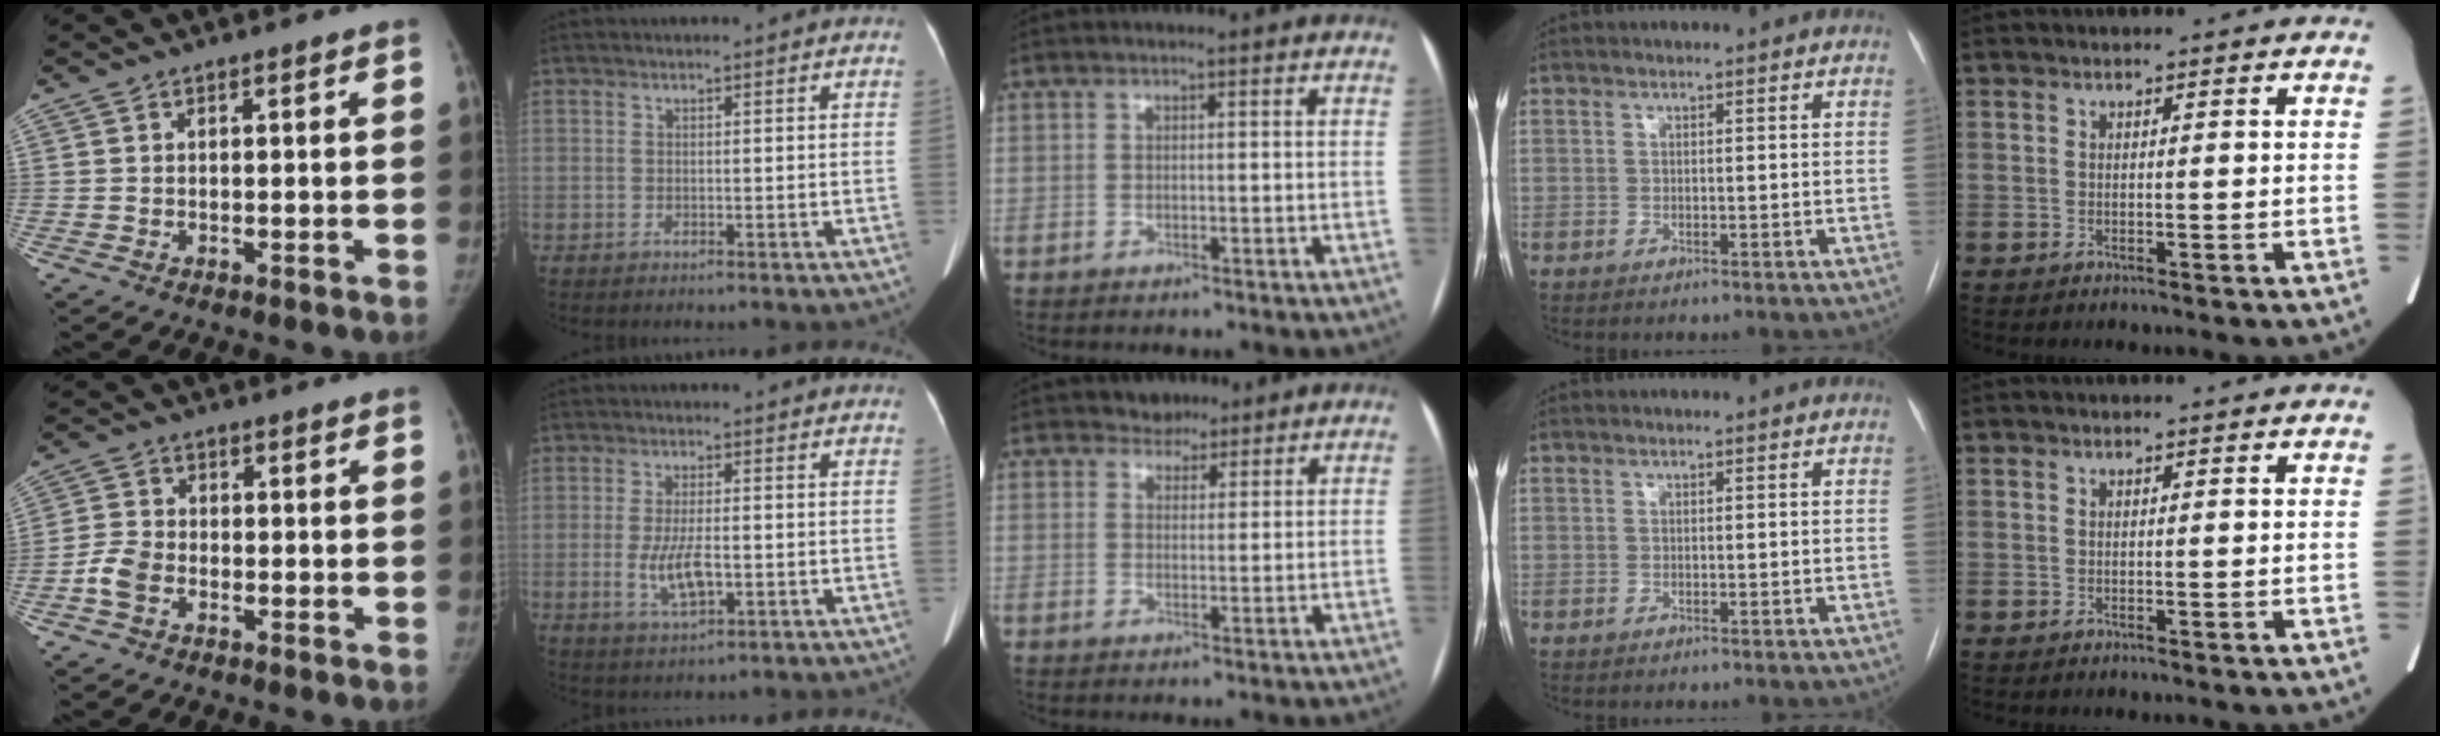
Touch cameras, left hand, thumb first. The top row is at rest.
{"thumb": {"total": 4.5, "force": [-2.1, 3.0, 2.6], "torque": [-0.050, 0.012, -0.047]}, "index": {"total": 5.6, "force": [-1.3, 1.8, 5.2], "torque": [-0.109, -0.007, -0.019]}, "middle": {"total": 3.1, "force": [2.5, 1.8, 0.0], "torque": [0.004, 0.004, 0.037]}}